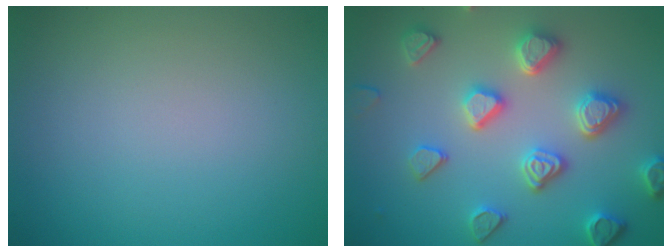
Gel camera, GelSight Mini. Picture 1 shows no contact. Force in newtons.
{"total": 4.9, "press": 4.7, "slide": 1.3}